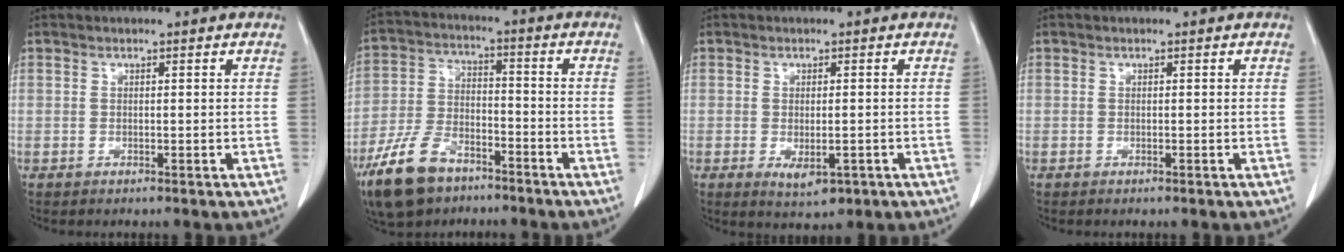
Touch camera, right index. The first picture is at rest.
{"total": 11.9, "force": [-8.1, 5.6, 6.6], "torque": [-0.150, -0.009, -0.154]}
{"total": 4.3, "force": [-1.7, 1.7, 3.5], "torque": [-0.053, -0.007, -0.013]}
{"total": 0.0}